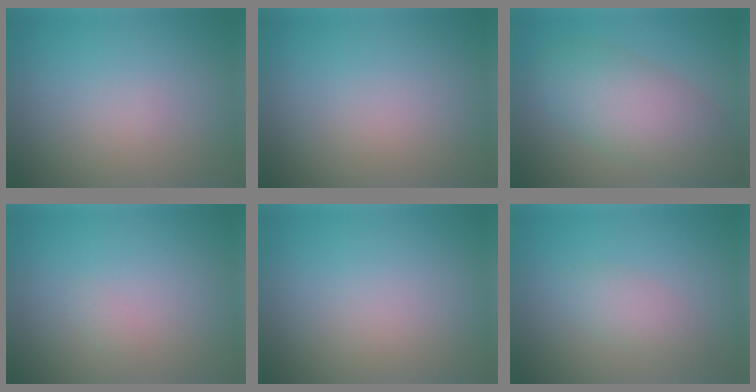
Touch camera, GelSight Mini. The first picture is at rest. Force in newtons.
{"total": 0.0}
{"total": 7.0, "press": 7.0, "slide": 0.3}
{"total": 0.5, "press": 0.5, "slide": 0.0}
{"total": 0.0}
{"total": 2.0, "press": 2.0, "slide": 0.1}